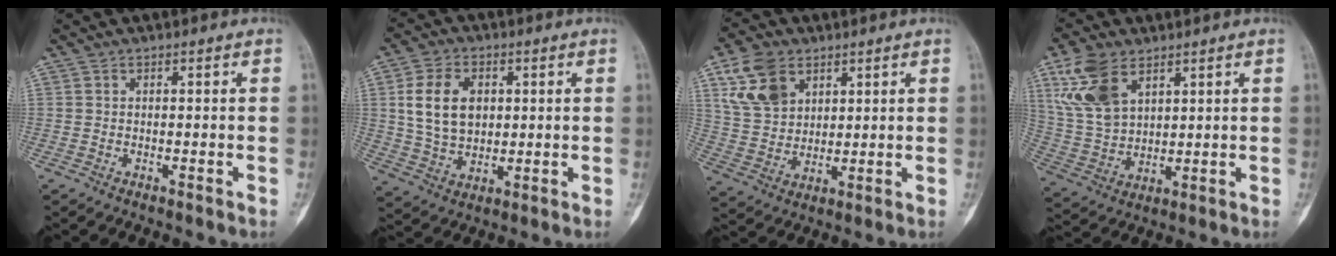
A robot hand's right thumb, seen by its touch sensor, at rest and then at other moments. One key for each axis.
{"total": 11.3, "fx": 2.3, "fy": 7.9, "fz": 7.7, "tx": -0.126, "ty": -0.005, "tz": 0.049}
{"total": 11.2, "fx": 5.4, "fy": 7.8, "fz": 6.0, "tx": -0.098, "ty": -0.013, "tz": 0.112}
{"total": 12.1, "fx": 6.2, "fy": 7.0, "fz": 7.6, "tx": -0.150, "ty": -0.015, "tz": 0.135}